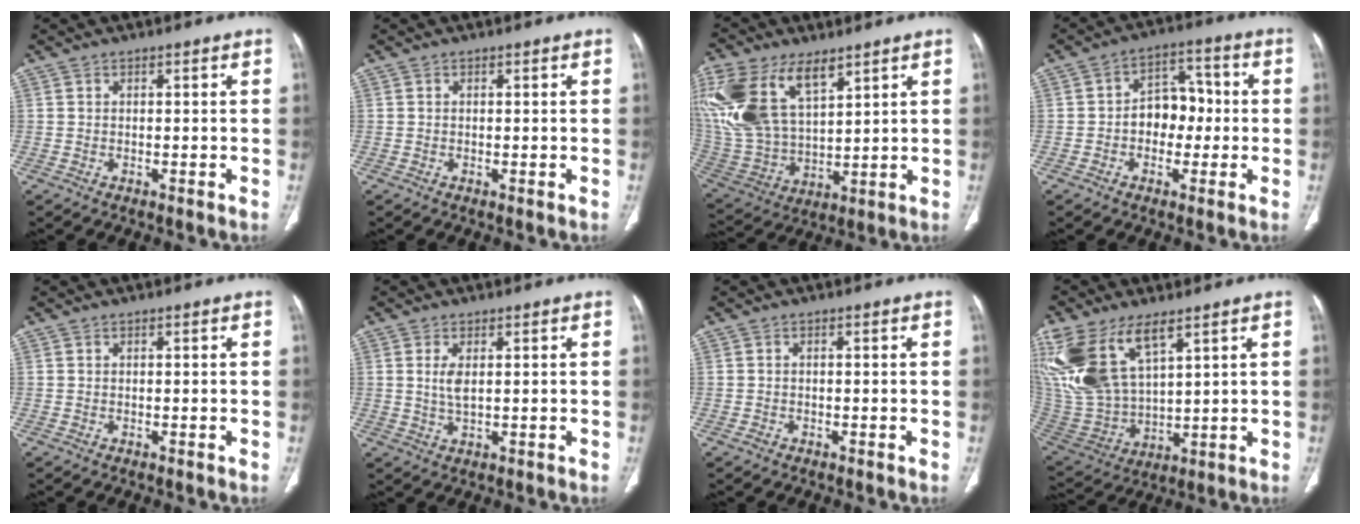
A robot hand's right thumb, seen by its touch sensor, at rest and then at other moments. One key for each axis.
{"total": 0.0}
{"total": 23.9, "fx": 11.8, "fy": 13.0, "fz": 16.3, "tx": -0.366, "ty": -0.010, "tz": 0.242}
{"total": 8.6, "fx": -0.8, "fy": 6.4, "fz": 5.6, "tx": -0.044, "ty": 0.033, "tz": -0.022}
{"total": 0.0}
{"total": 3.2, "fx": 0.7, "fy": 1.2, "fz": 2.9, "tx": -0.063, "ty": -0.008, "tz": 0.021}
{"total": 0.6, "fx": -0.4, "fy": 0.4, "fz": 0.2, "tx": -0.005, "ty": 0.003, "tz": -0.009}
{"total": 20.7, "fx": 10.6, "fy": 10.0, "fz": 14.6, "tx": -0.325, "ty": -0.030, "tz": 0.226}